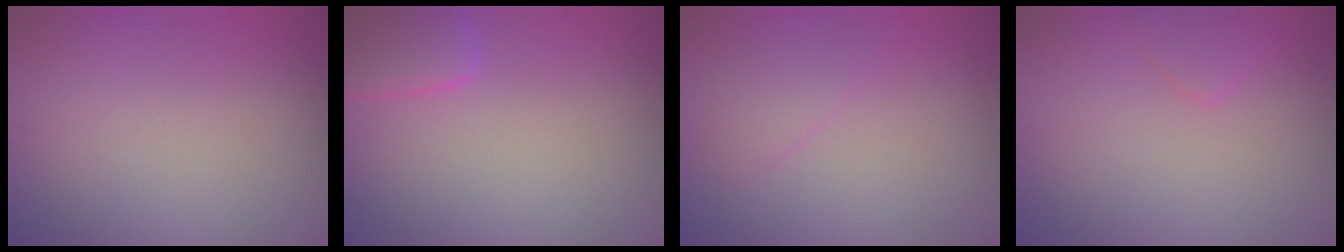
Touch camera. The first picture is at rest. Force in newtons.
{"total": 2.6, "press": 2.6, "slide": 0.3}
{"total": 1.3, "press": 1.3, "slide": 0.1}
{"total": 1.5, "press": 1.5, "slide": 0.1}